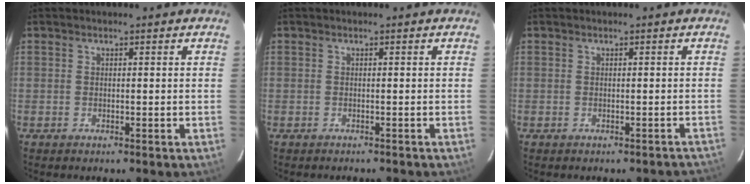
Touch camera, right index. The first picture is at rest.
{"total": 2.3, "force": [-2.1, 0.9, 0.3], "torque": [-0.001, -0.002, -0.027]}
{"total": 4.2, "force": [-3.7, 2.0, 0.4], "torque": [0.011, 0.007, -0.034]}